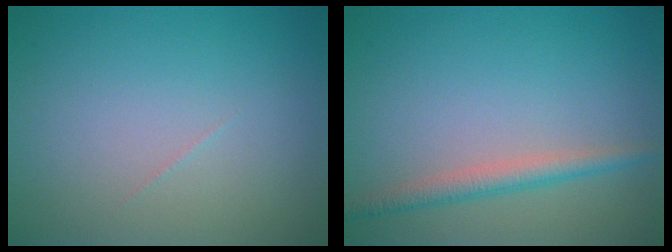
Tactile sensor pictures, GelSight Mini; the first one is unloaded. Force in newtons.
{"total": 2.4, "press": 2.4, "slide": 0.0}